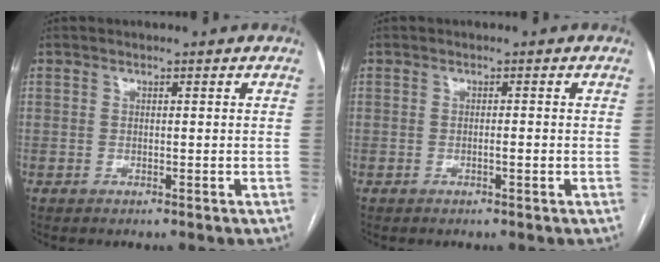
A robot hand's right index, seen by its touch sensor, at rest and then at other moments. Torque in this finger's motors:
{"motor_torque": [0.38, -0.05, 0.03, 0.03]}